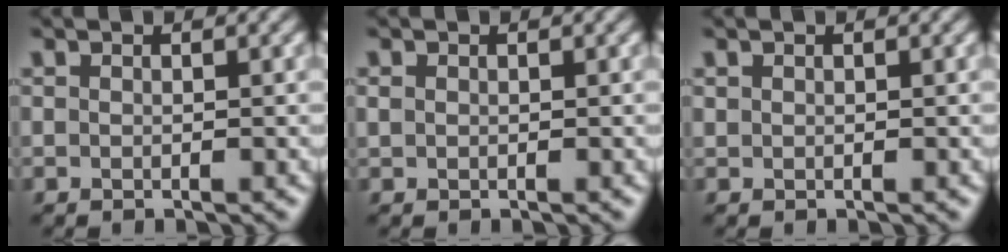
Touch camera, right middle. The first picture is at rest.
{"total": 0.5, "force": [0.2, 0.5, 0.2], "torque": [-0.003, -0.001, 0.003]}
{"total": 0.0}